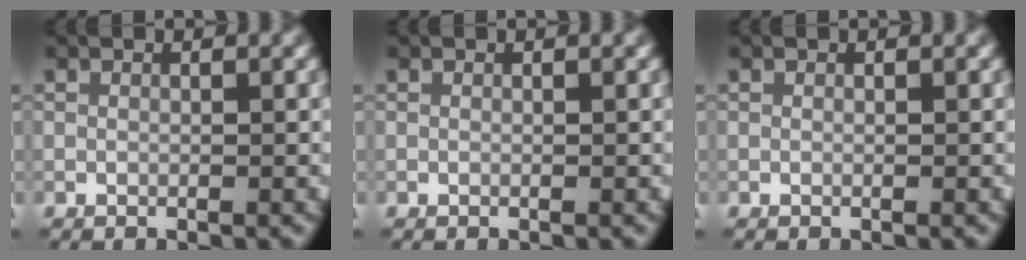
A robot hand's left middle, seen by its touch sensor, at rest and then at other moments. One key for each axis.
{"total": 0.0}
{"total": 0.0}